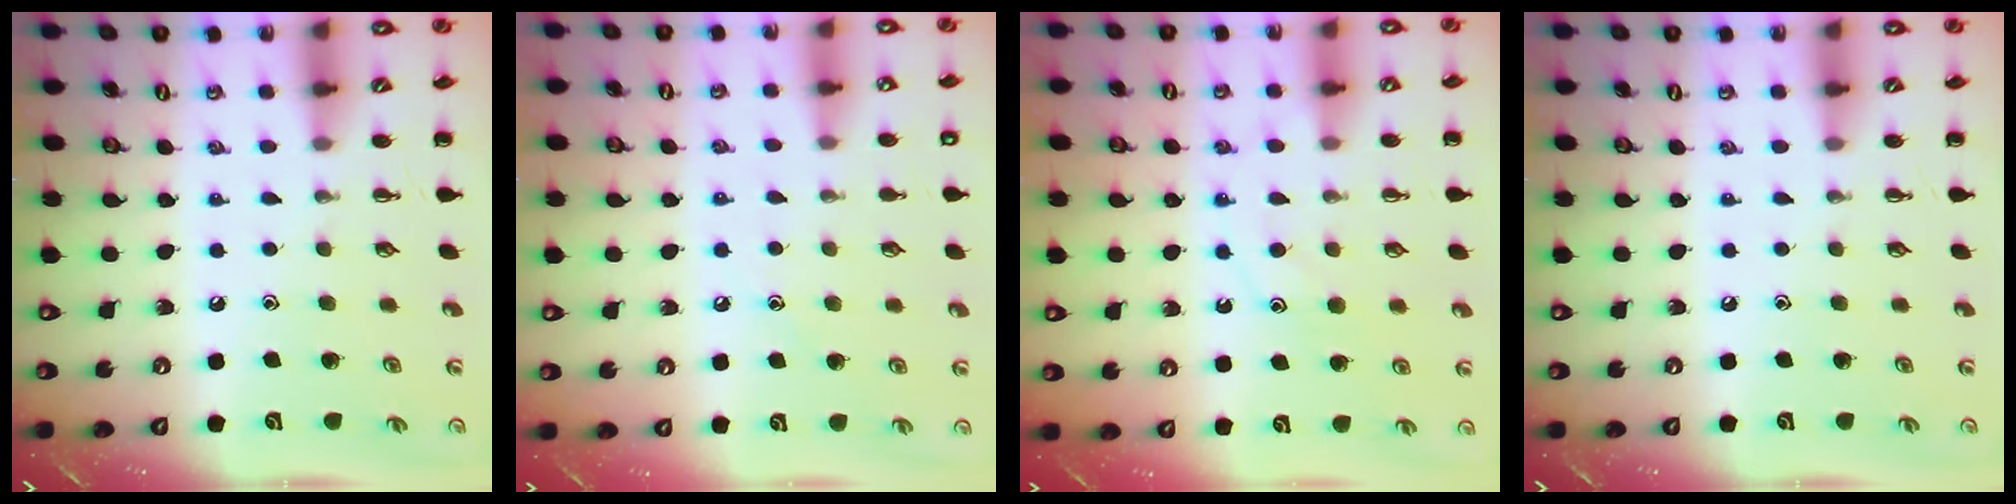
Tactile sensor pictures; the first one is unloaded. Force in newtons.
{"total": 6.8, "press": 6.6, "slide": 1.9}
{"total": 12.1, "press": 12.0, "slide": 0.9}
{"total": 0.0}